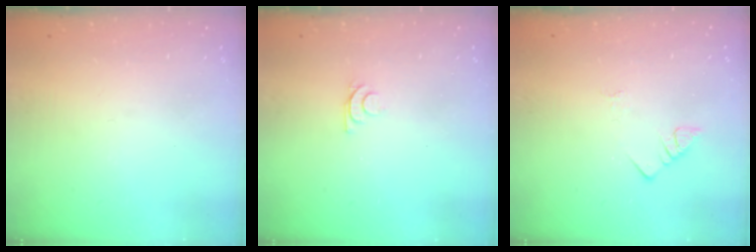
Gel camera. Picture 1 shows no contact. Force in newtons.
{"total": 5.1, "press": 5.0, "slide": 0.9}
{"total": 3.1, "press": 3.1, "slide": 0.4}